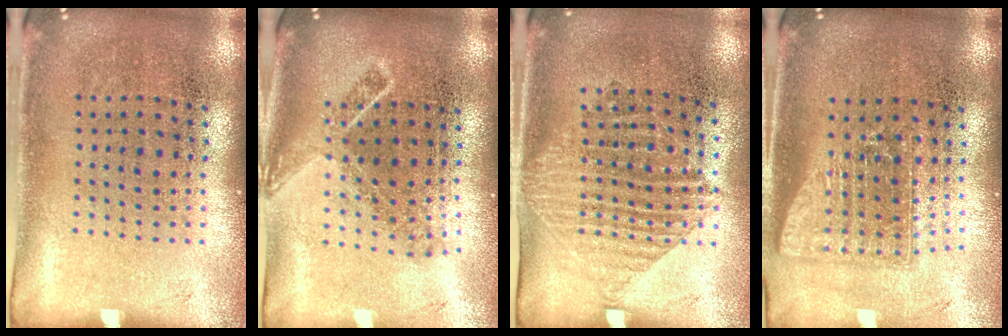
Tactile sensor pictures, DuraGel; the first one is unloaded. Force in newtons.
{"total": 1.8, "press": 1.3, "slide": 1.2}
{"total": 1.2, "press": 1.0, "slide": 0.6}
{"total": 1.7, "press": 1.3, "slide": 1.0}